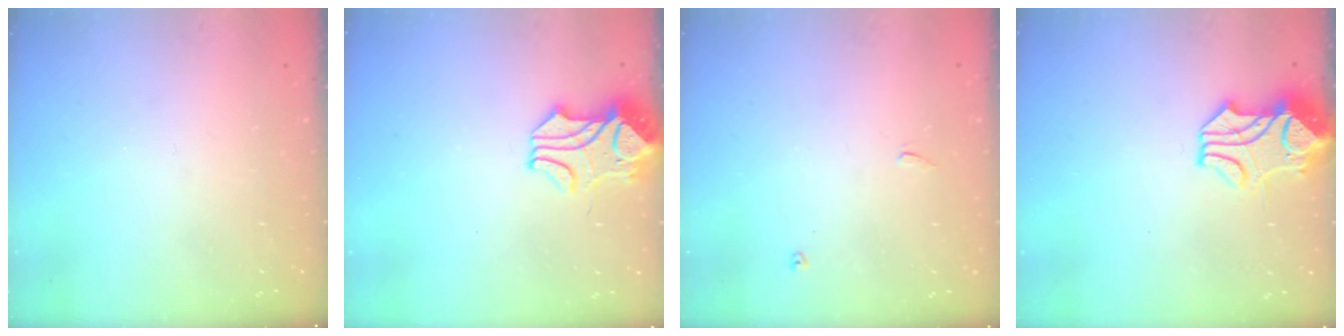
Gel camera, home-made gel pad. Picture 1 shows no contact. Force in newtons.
{"total": 2.5, "press": 2.2, "slide": 1.1}
{"total": 3.9, "press": 3.9, "slide": 0.3}
{"total": 2.1, "press": 1.8, "slide": 1.1}